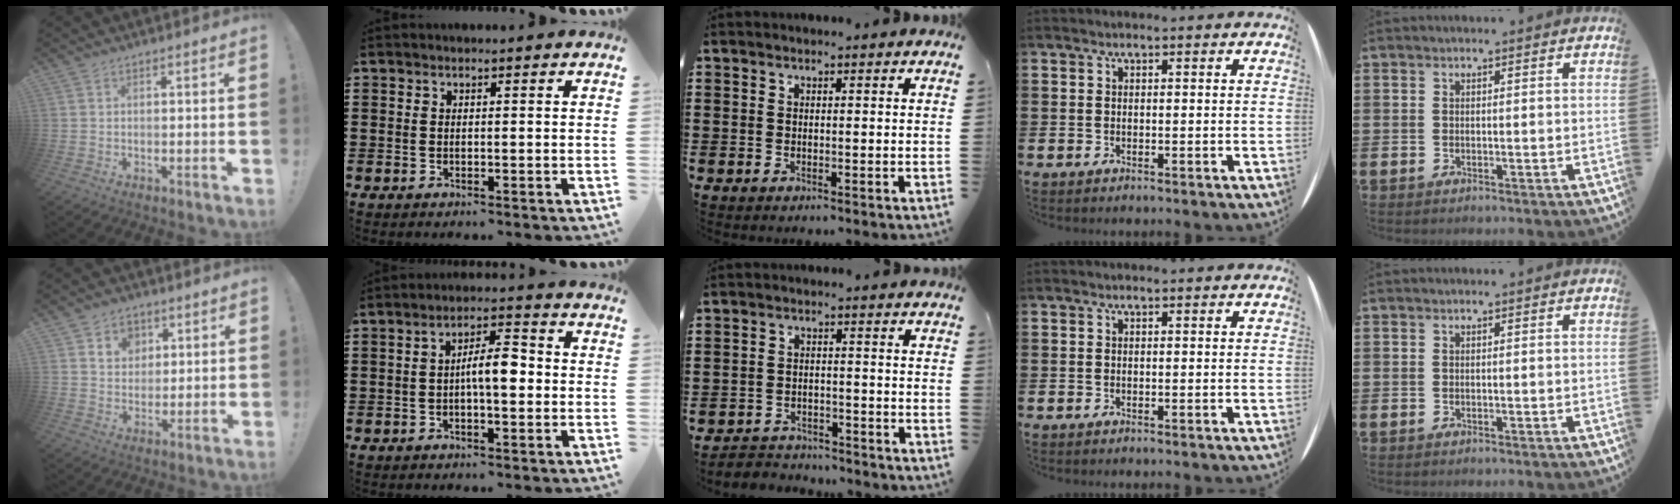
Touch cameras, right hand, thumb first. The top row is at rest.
{"thumb": {"total": 7.3, "force": [3.4, 6.1, 2.1], "torque": [-0.022, -0.018, 0.064]}, "index": {"total": 6.8, "force": [-0.5, 1.9, 6.5], "torque": [-0.125, 0.009, -0.015]}, "middle": {"total": 3.1, "force": [-3.0, 0.7, -0.3], "torque": [-0.005, -0.001, -0.066]}}